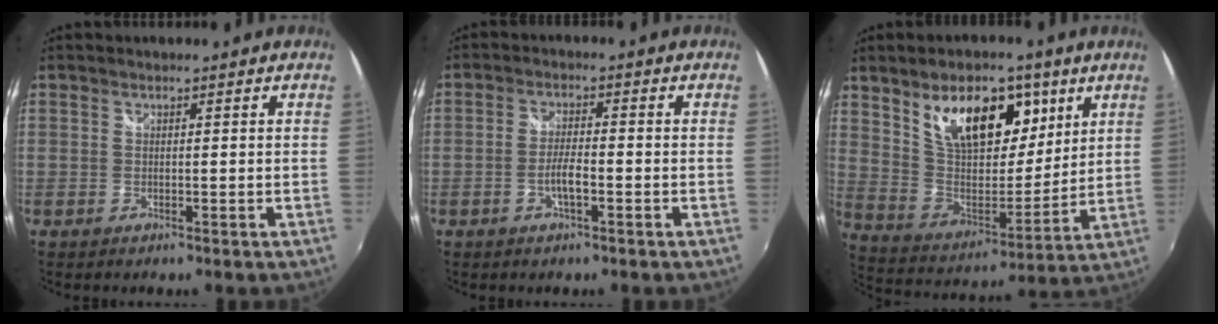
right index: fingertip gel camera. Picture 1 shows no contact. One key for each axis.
{"total": 3.6, "fx": -1.6, "fy": 0.6, "fz": 3.1, "tx": -0.066, "ty": 0.002, "tz": -0.030}
{"total": 18.9, "fx": 9.7, "fy": 9.9, "fz": 12.8, "tx": -0.212, "ty": 0.005, "tz": 0.179}